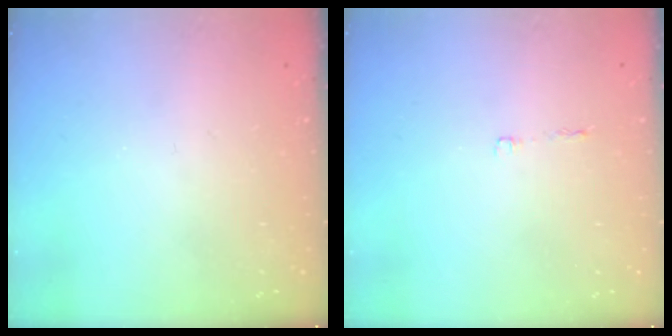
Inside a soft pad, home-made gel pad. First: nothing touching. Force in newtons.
{"total": 2.5, "press": 2.4, "slide": 0.4}